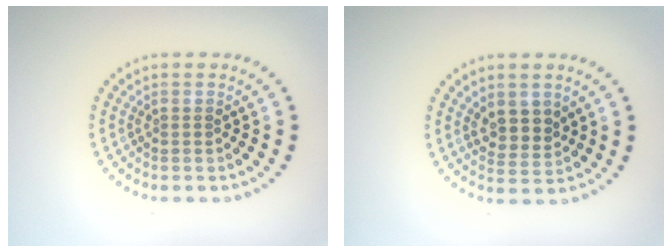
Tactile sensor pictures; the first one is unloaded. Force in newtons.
{"total": 2.4, "press": 2.3, "slide": 0.9}